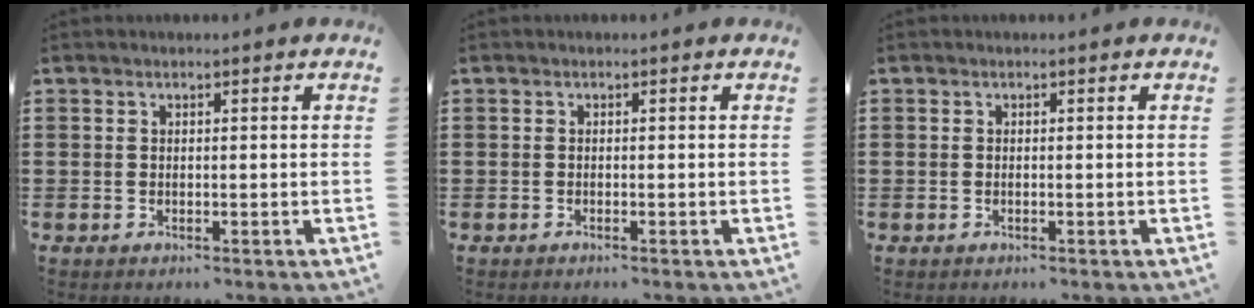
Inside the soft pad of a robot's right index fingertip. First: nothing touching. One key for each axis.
{"total": 0.0}
{"total": 0.0}